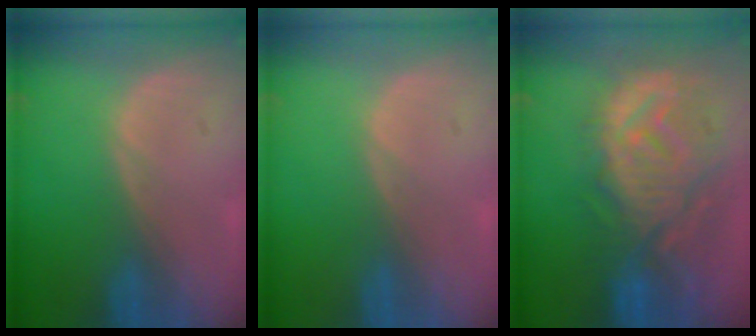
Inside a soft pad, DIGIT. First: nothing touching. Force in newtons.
{"total": 0.0}
{"total": 12.6, "press": 11.2, "slide": 5.9}